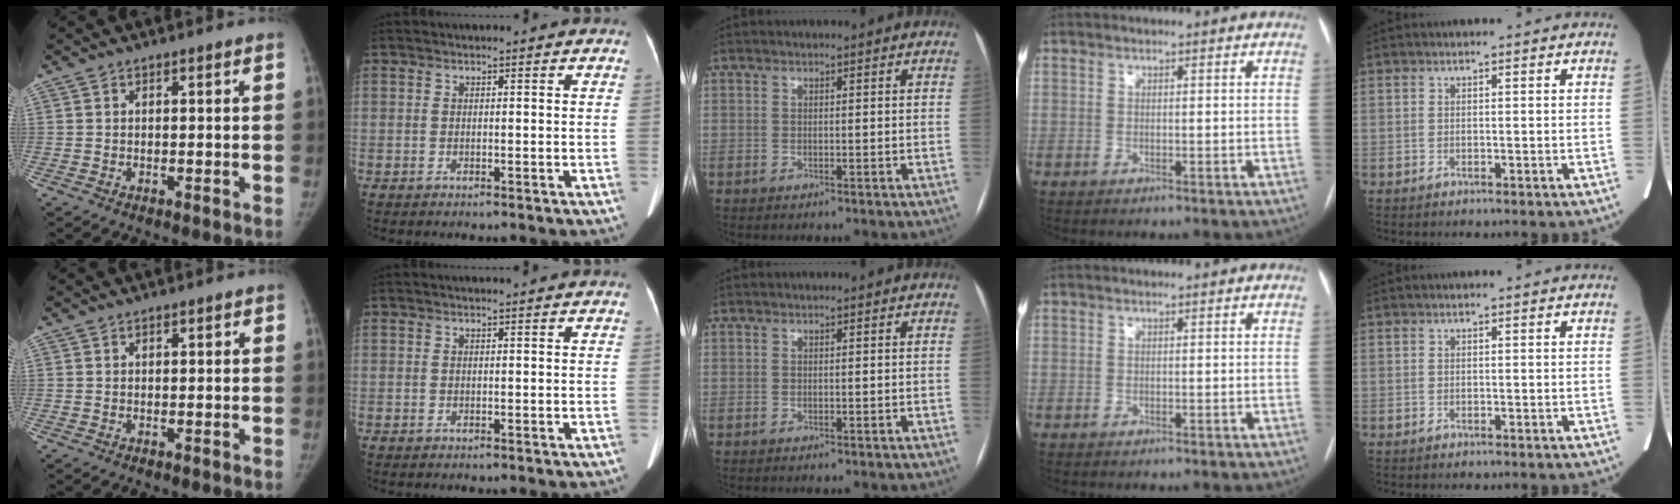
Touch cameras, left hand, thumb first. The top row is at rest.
{"thumb": {"total": 0.7, "force": [0.3, 0.5, 0.5], "torque": [0.000, 0.001, 0.003]}, "index": {"total": 1.8, "force": [1.6, 0.0, 0.9], "torque": [-0.009, 0.016, 0.020]}}